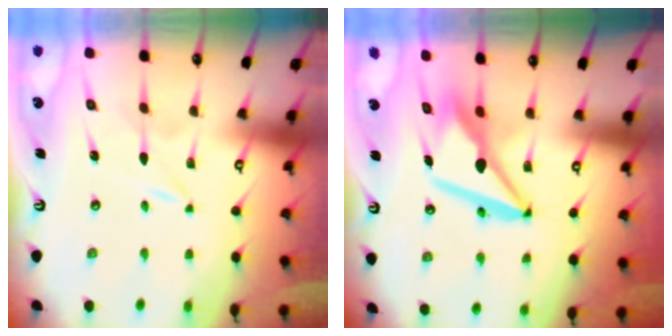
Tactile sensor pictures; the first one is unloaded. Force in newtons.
{"total": 11.9, "press": 11.7, "slide": 1.6}